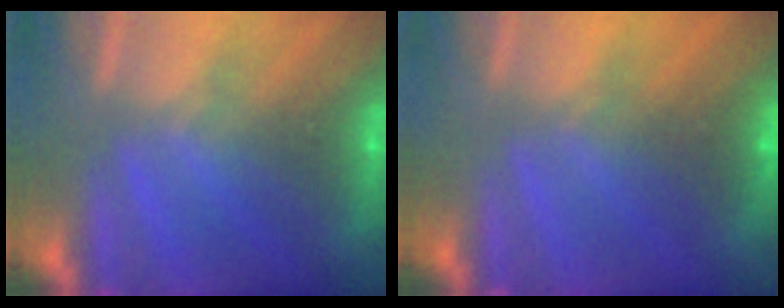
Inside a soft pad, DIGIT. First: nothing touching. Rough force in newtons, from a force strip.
{"total": 2.4}